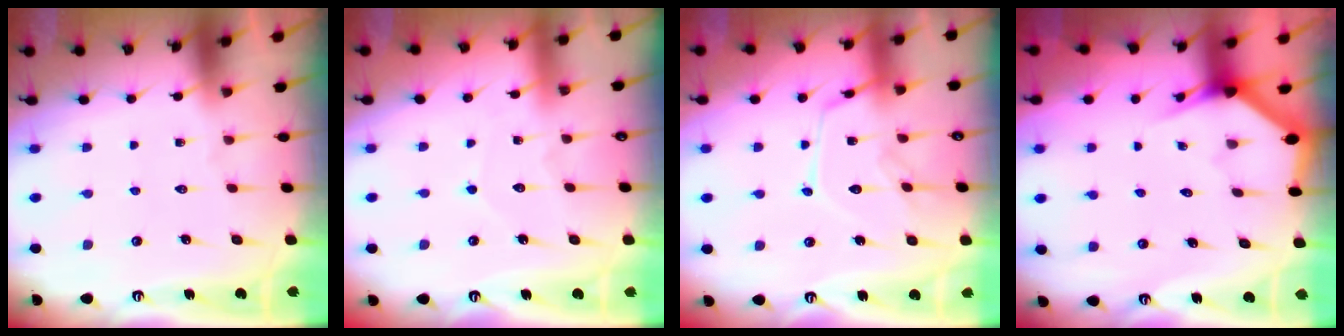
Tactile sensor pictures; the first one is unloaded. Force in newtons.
{"total": 3.0, "press": 3.0, "slide": 0.3}
{"total": 13.3, "press": 13.2, "slide": 0.9}
{"total": 3.0, "press": 3.0, "slide": 0.1}